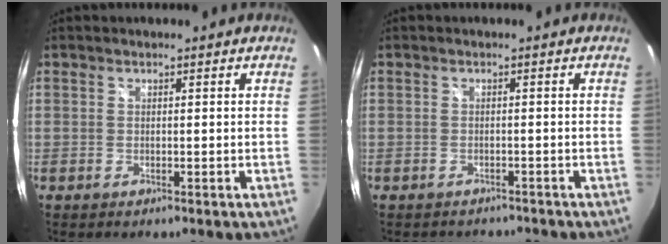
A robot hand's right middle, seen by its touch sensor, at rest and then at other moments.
{"total": 3.6, "force": [-3.2, 1.4, 0.7], "torque": [-0.013, -0.009, -0.044]}